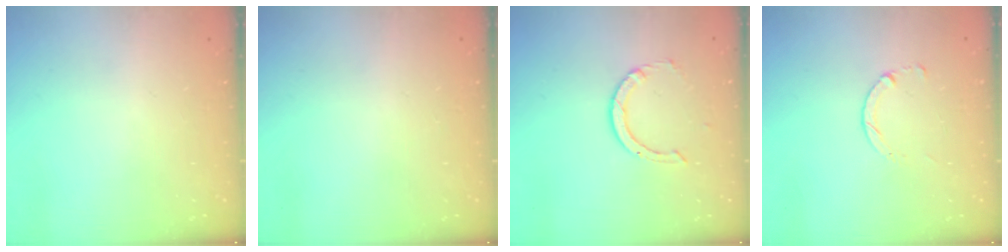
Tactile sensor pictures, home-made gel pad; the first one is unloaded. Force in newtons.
{"total": 2.5, "press": 2.5, "slide": 0.2}
{"total": 1.7, "press": 1.7, "slide": 0.1}
{"total": 1.8, "press": 1.8, "slide": 0.2}